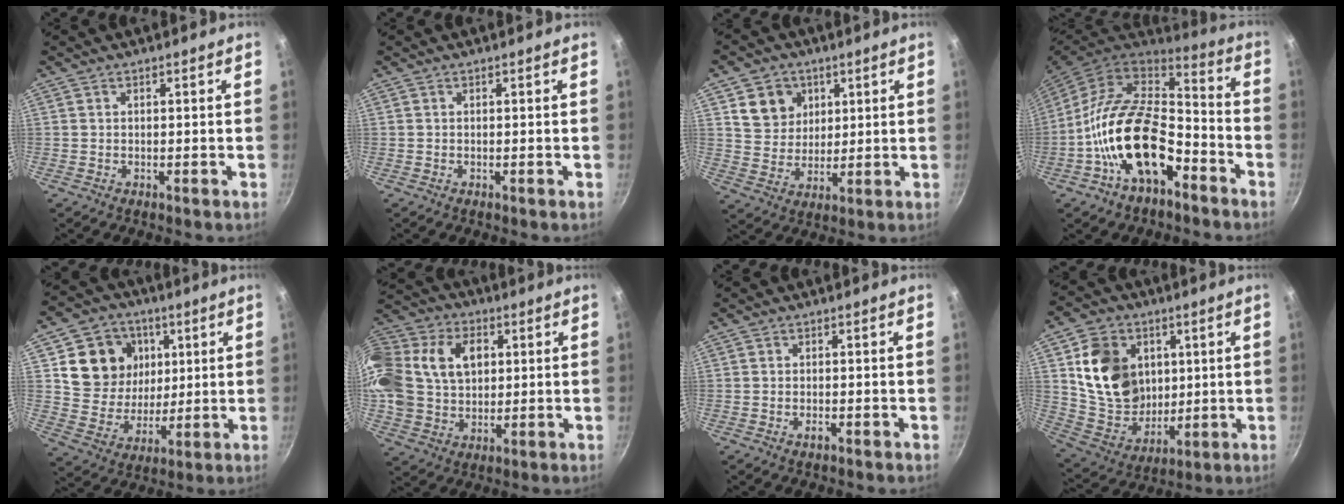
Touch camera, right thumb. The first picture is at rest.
{"total": 0.0}
{"total": 8.8, "force": [3.4, 7.6, 3.1], "torque": [-0.020, -0.012, 0.063]}
{"total": 20.3, "force": [-7.6, 11.2, 15.2], "torque": [-0.240, 0.058, -0.144]}
{"total": 14.7, "force": [4.6, 12.6, 5.9], "torque": [-0.073, -0.016, 0.085]}
{"total": 25.3, "force": [5.9, 18.6, 16.0], "torque": [-0.347, 0.034, 0.101]}
{"total": 1.3, "force": [-0.6, 0.7, 1.0], "torque": [-0.020, 0.002, -0.013]}
{"total": 18.0, "force": [4.3, 14.5, 9.8], "torque": [-0.140, -0.018, 0.093]}